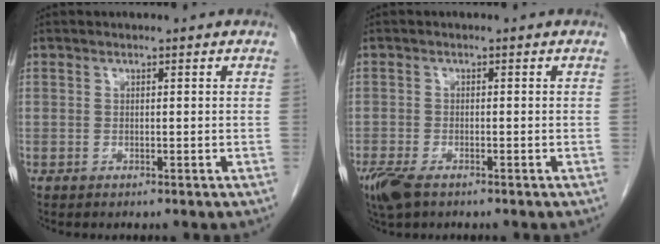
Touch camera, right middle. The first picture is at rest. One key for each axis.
{"total": 4.9, "fx": -3.2, "fy": 1.9, "fz": 3.1, "tx": -0.067, "ty": -0.012, "tz": -0.057}